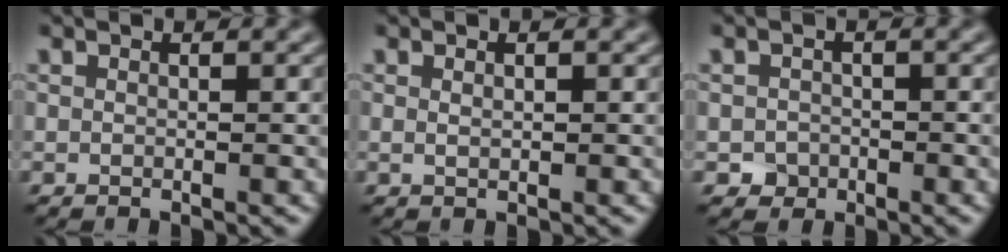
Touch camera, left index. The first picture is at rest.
{"total": 0.6, "force": [0.3, 0.0, 0.5], "torque": [-0.011, 0.000, 0.006]}
{"total": 1.3, "force": [-0.6, 1.1, 0.2], "torque": [0.006, 0.000, -0.011]}